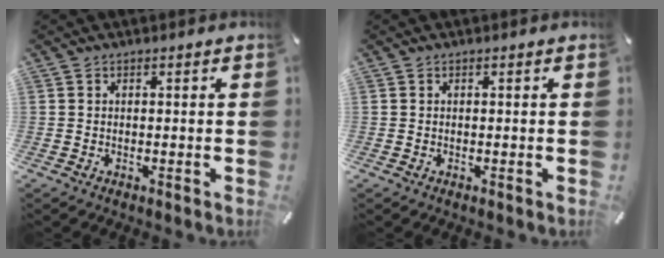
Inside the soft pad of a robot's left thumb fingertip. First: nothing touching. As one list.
[{"total": 0.0}]